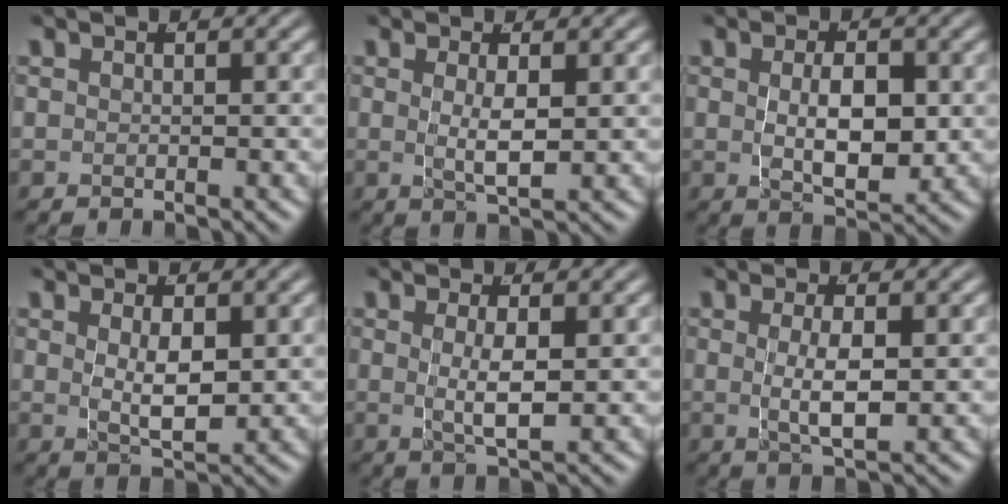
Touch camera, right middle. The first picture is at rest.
{"total": 2.7, "force": [0.1, 0.2, 2.7], "torque": [-0.053, -0.015, 0.013]}
{"total": 4.7, "force": [-0.1, 1.9, 4.3], "torque": [-0.072, -0.020, 0.009]}
{"total": 3.2, "force": [0.3, 0.8, 3.1], "torque": [-0.052, -0.017, 0.018]}
{"total": 3.1, "force": [0.0, 0.3, 3.1], "torque": [-0.061, -0.016, 0.010]}
{"total": 3.3, "force": [-0.2, 0.5, 3.3], "torque": [-0.065, -0.015, 0.007]}